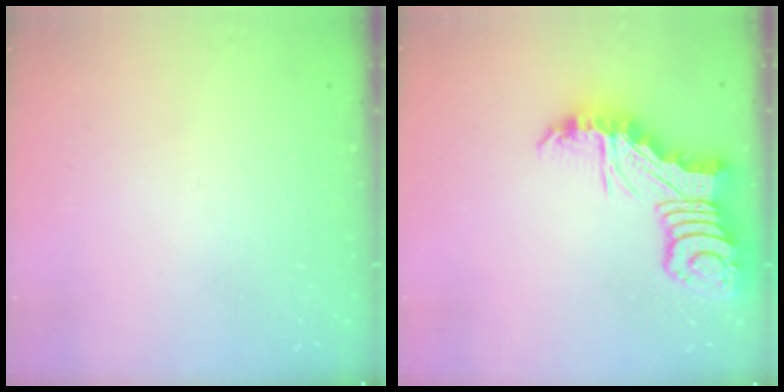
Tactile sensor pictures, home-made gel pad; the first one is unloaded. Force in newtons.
{"total": 9.0, "press": 9.0, "slide": 0.9}